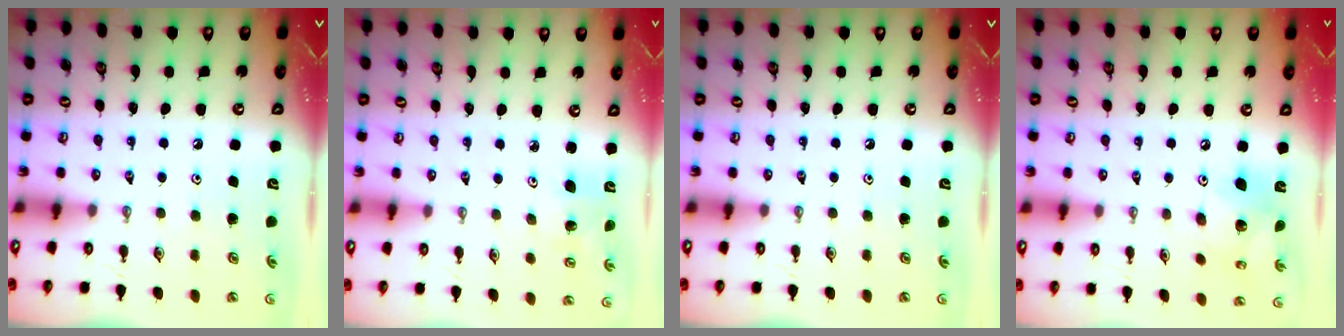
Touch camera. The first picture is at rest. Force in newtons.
{"total": 2.5, "press": 2.5, "slide": 0.1}
{"total": 0.0}
{"total": 11.3, "press": 11.3, "slide": 0.9}